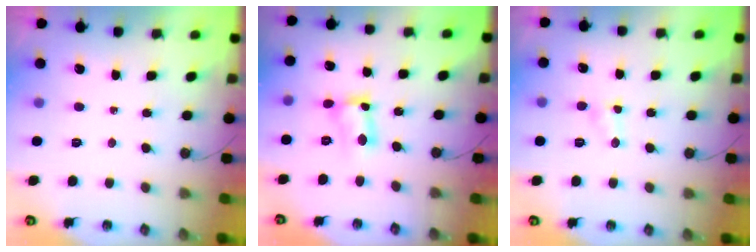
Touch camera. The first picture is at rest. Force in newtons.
{"total": 7.1, "press": 7.0, "slide": 0.4}
{"total": 3.0, "press": 3.0, "slide": 0.4}